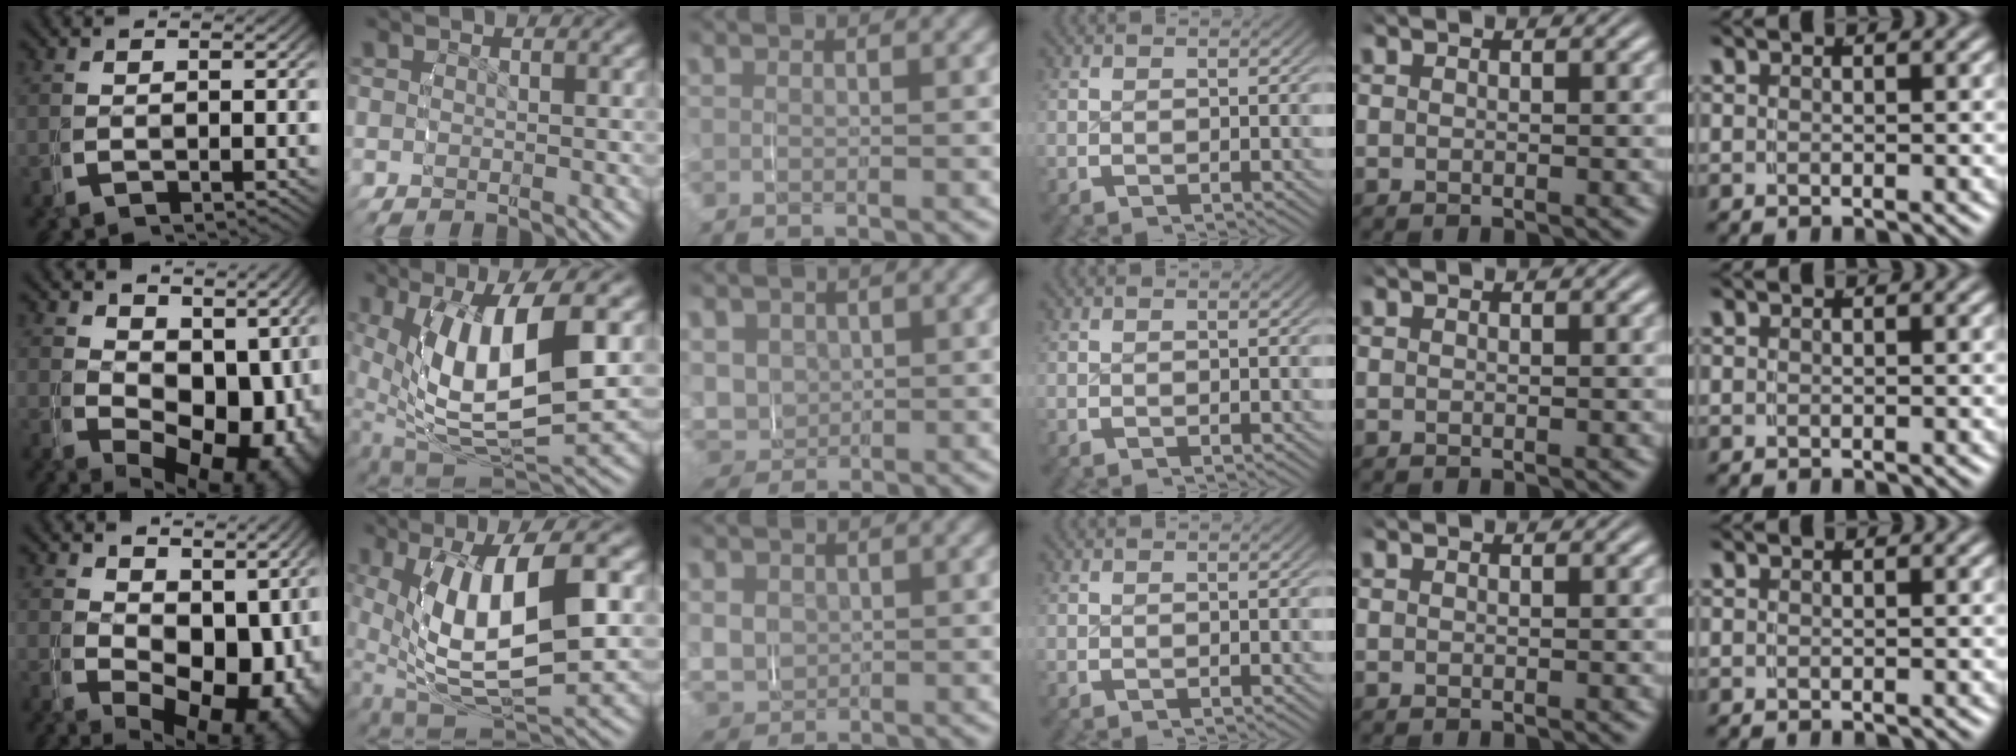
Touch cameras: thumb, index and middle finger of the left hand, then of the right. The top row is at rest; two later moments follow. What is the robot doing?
{"motion": "grasp_and_lifting", "object": "water bottle"}